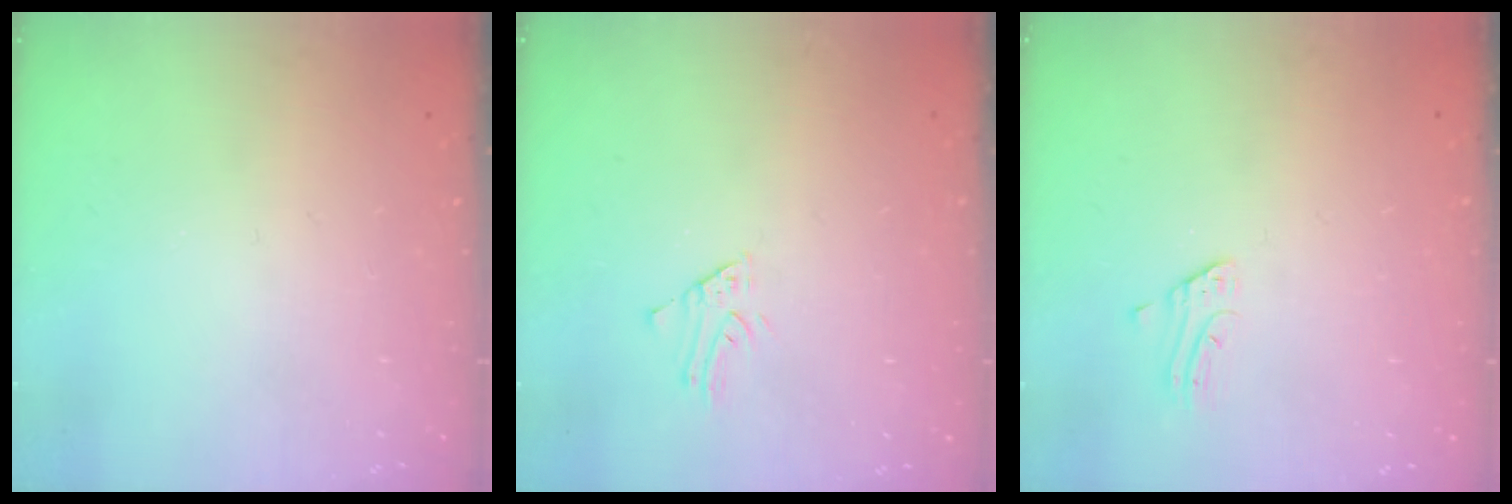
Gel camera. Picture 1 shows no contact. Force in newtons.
{"total": 1.7, "press": 1.7, "slide": 0.2}
{"total": 2.4, "press": 2.4, "slide": 0.2}